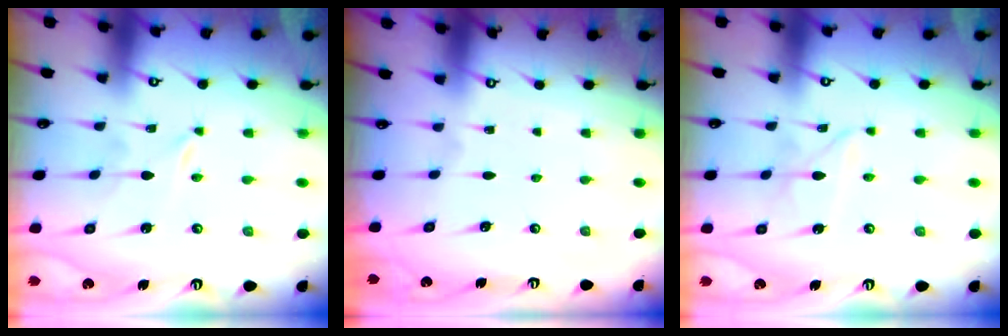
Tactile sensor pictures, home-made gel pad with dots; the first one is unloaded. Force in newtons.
{"total": 0.0}
{"total": 3.5, "press": 3.5, "slide": 0.4}